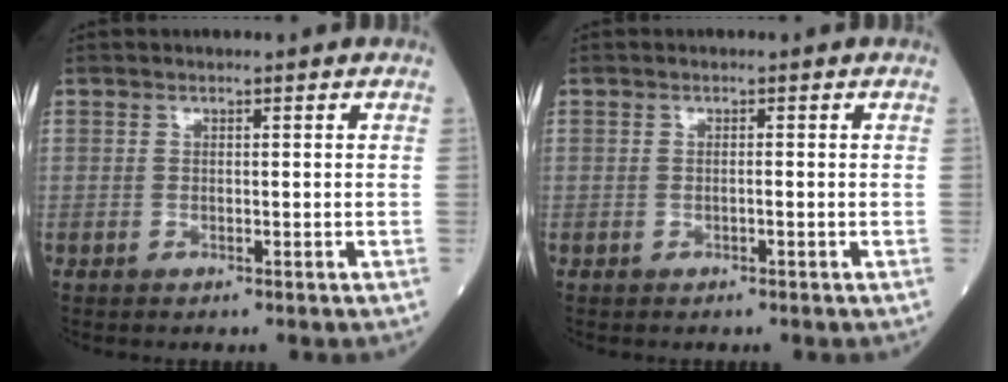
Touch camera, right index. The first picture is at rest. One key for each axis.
{"total": 0.6, "fx": -0.1, "fy": 0.0, "fz": 0.6, "tx": -0.013, "ty": 0.000, "tz": -0.002}